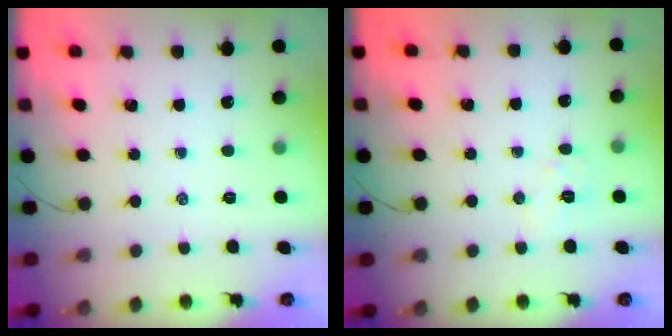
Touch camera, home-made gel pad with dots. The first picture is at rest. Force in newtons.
{"total": 5.7, "press": 5.6, "slide": 1.1}